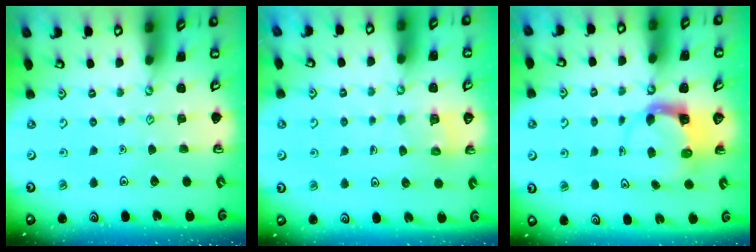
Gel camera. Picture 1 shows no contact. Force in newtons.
{"total": 3.9, "press": 3.9, "slide": 0.4}
{"total": 3.7, "press": 3.7, "slide": 0.5}